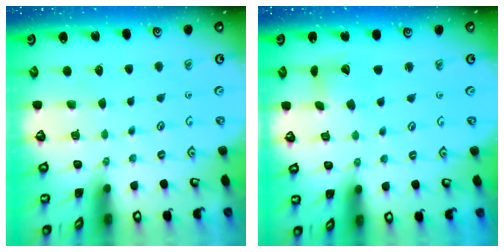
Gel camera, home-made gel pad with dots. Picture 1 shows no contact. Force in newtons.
{"total": 4.9, "press": 4.9, "slide": 0.6}